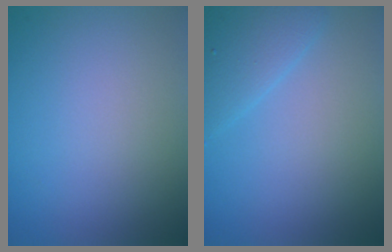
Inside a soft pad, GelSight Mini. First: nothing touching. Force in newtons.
{"total": 2.6, "press": 2.6, "slide": 0.2}